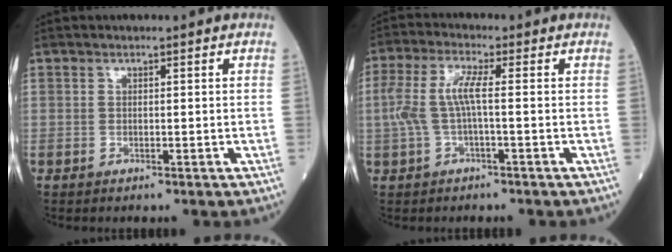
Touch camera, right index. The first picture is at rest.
{"total": 5.5, "force": [-0.2, 0.9, 5.4], "torque": [-0.131, 0.017, -0.006]}